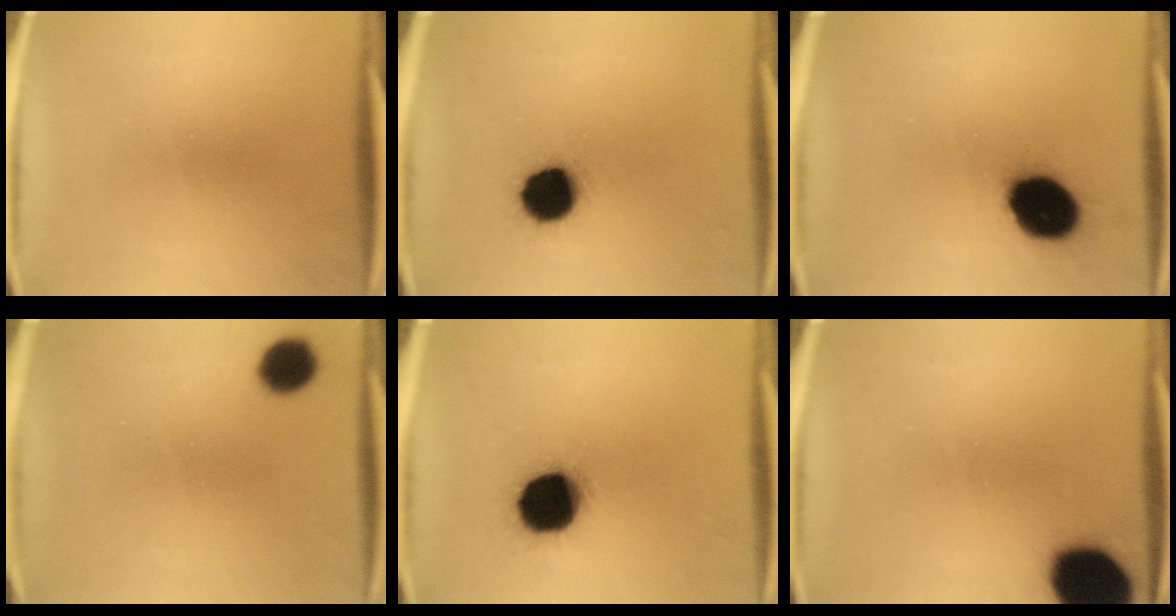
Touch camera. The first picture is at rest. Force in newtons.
{"total": 12.3}
{"total": 16.4}
{"total": 6.7}
{"total": 17.8}
{"total": 18.9}